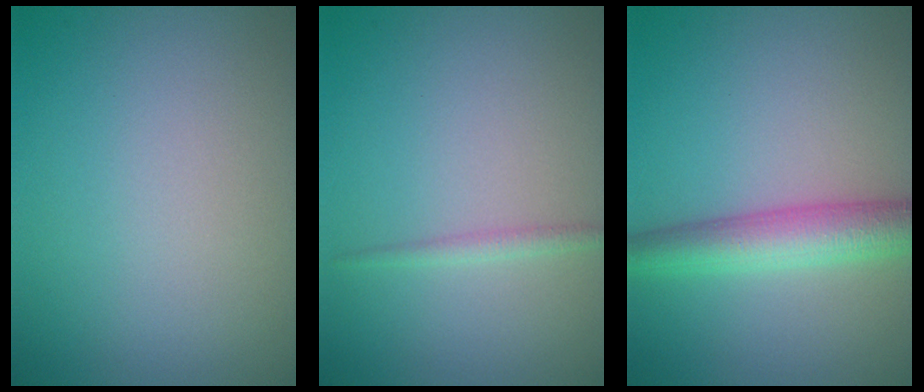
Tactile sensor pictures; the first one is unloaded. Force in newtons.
{"total": 1.0, "press": 1.0, "slide": 0.1}
{"total": 4.6, "press": 4.6, "slide": 0.2}